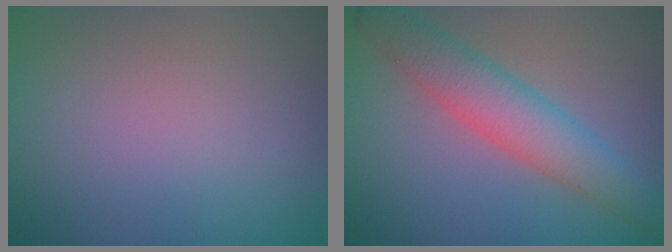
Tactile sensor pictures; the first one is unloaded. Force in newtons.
{"total": 5.4, "press": 5.4, "slide": 0.1}